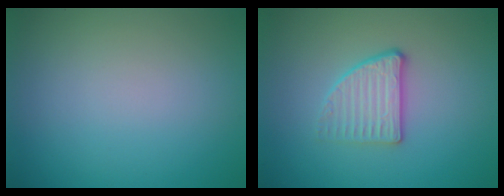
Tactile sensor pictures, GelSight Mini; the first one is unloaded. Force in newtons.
{"total": 2.7, "press": 2.4, "slide": 1.2}